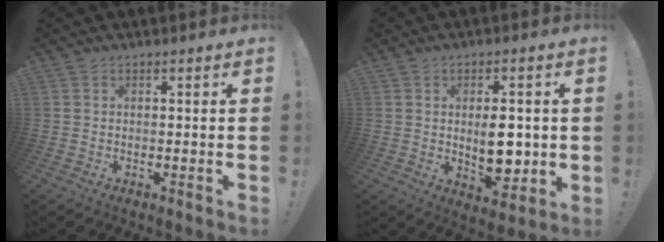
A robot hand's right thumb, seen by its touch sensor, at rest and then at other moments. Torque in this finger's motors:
{"motor_torque": [-0.11, 0.90, 0.34, 0.27, -0.03]}